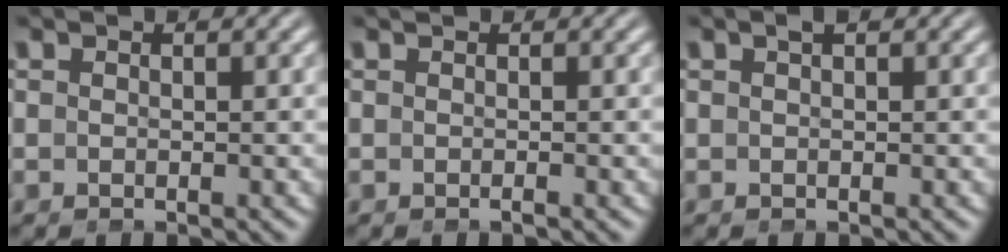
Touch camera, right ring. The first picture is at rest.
{"total": 0.6, "force": [-0.1, -0.6, 0.0], "torque": [0.007, 0.004, -0.001]}
{"total": 0.7, "force": [0.5, -0.2, 0.4], "torque": [-0.008, 0.005, 0.011]}